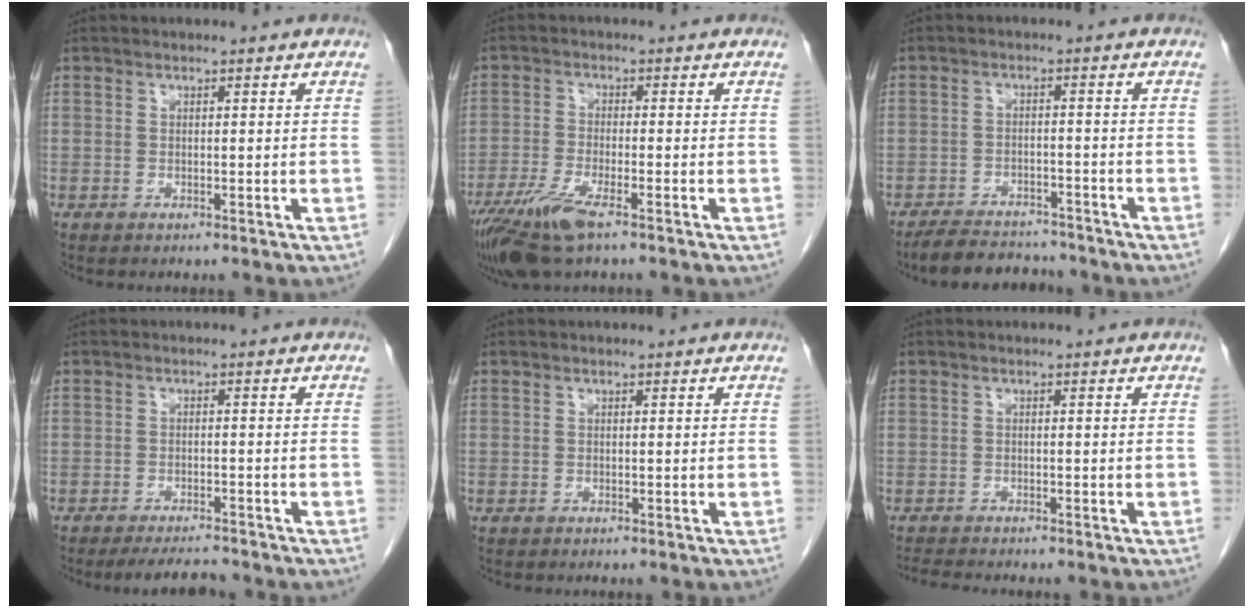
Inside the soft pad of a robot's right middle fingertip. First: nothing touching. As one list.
[{"total": 8.0, "force": [-5.1, 1.3, 6.0], "torque": [-0.124, -0.019, -0.092]}, {"total": 7.6, "force": [-7.1, 2.0, 1.9], "torque": [-0.030, -0.004, -0.109]}, {"total": 4.6, "force": [-4.3, 0.4, 1.5], "torque": [-0.025, -0.014, -0.071]}, {"total": 0.0}, {"total": 2.4, "force": [-2.3, -0.2, 0.7], "torque": [-0.015, -0.011, -0.040]}]